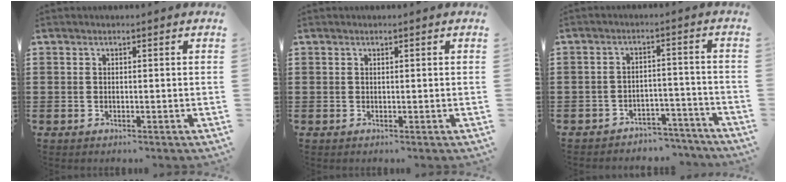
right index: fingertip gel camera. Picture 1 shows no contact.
{"total": 0.0}
{"total": 3.7, "force": [-3.6, 0.8, 0.6], "torque": [-0.013, 0.007, -0.073]}